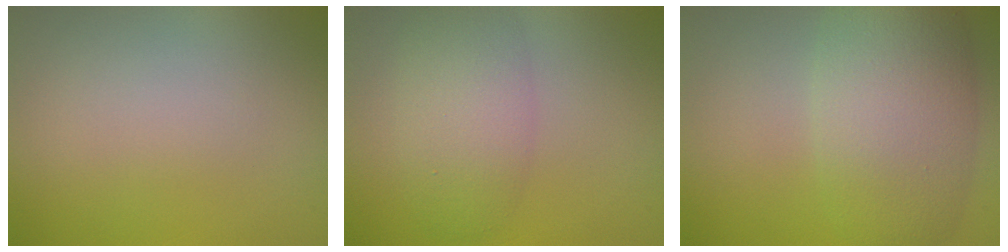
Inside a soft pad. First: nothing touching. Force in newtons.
{"total": 4.4, "press": 4.3, "slide": 0.3}
{"total": 7.9, "press": 7.9, "slide": 0.1}